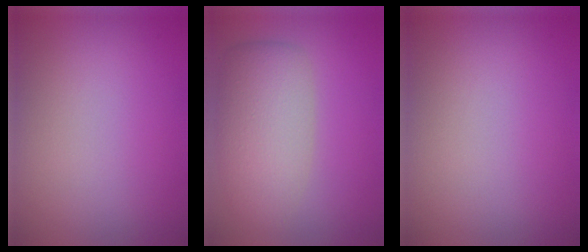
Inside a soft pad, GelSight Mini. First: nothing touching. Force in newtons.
{"total": 5.6, "press": 5.6, "slide": 0.3}
{"total": 0.0}